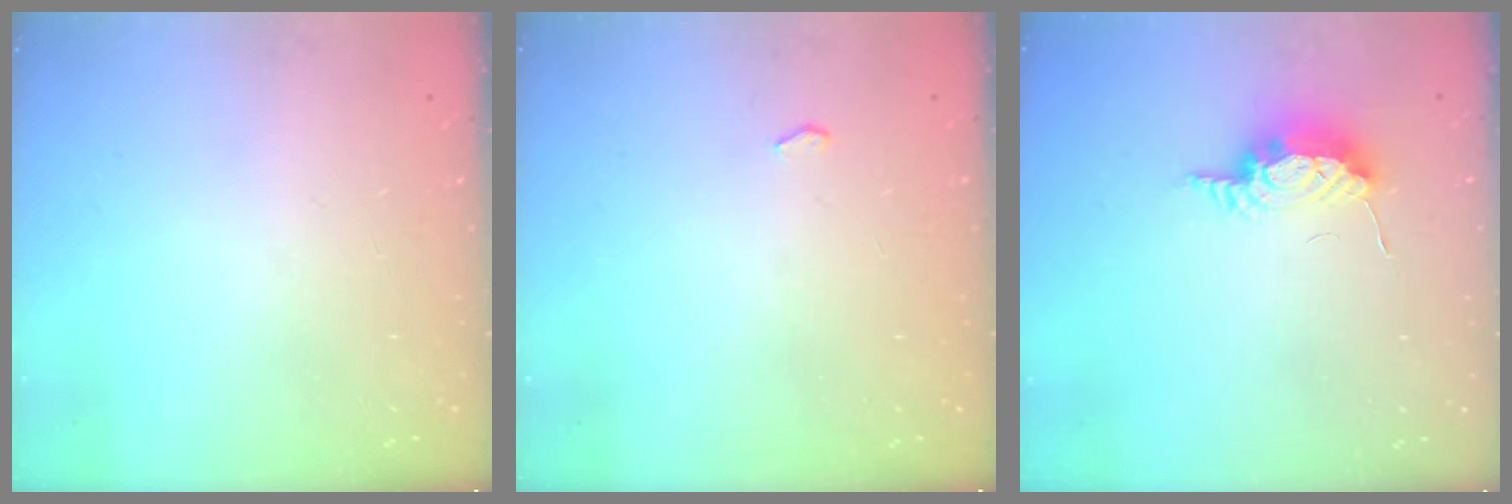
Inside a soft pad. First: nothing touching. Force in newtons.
{"total": 2.6, "press": 2.0, "slide": 1.7}
{"total": 9.5, "press": 8.5, "slide": 4.1}